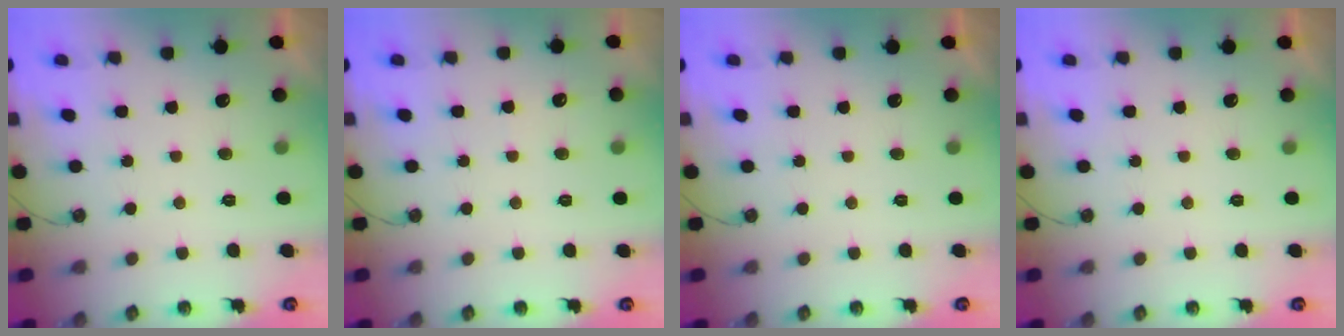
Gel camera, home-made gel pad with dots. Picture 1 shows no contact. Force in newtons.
{"total": 2.5, "press": 2.4, "slide": 0.4}
{"total": 0.0}
{"total": 0.0}